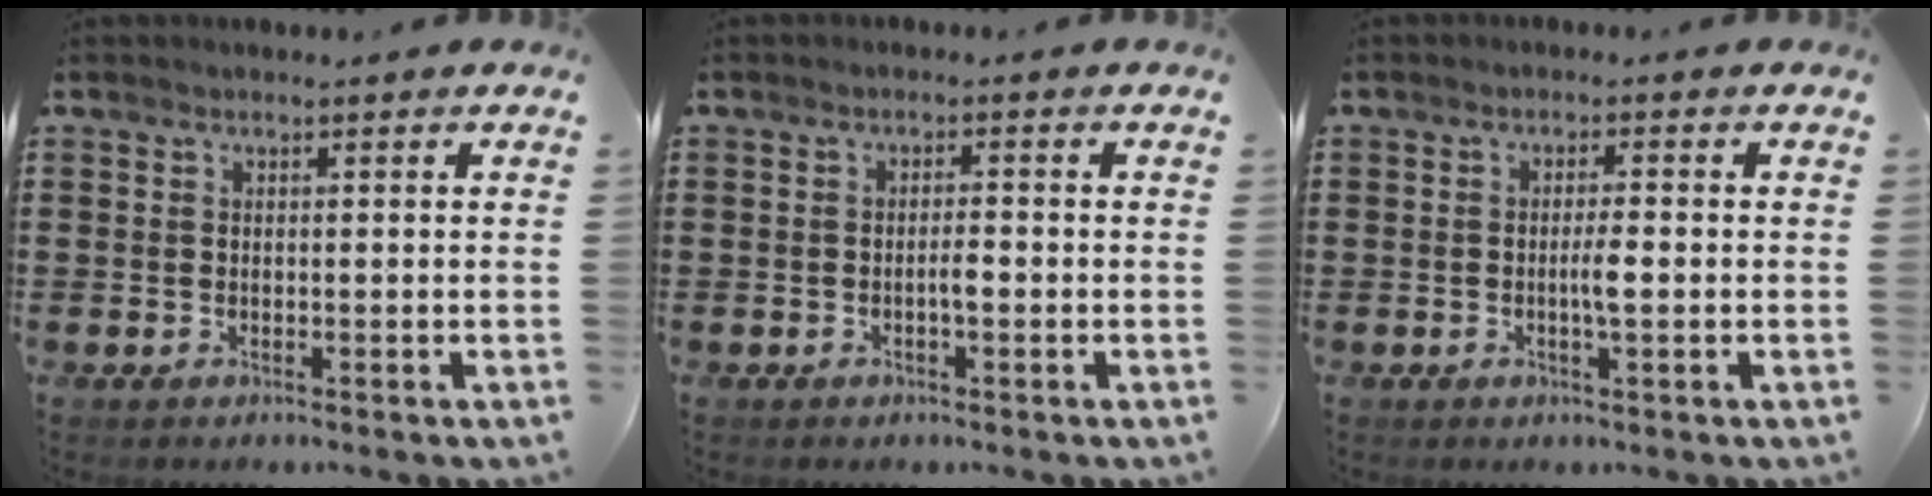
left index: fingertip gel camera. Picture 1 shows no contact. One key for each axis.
{"total": 1.9, "fx": -0.6, "fy": 0.4, "fz": 1.8, "tx": -0.034, "ty": 0.003, "tz": -0.012}
{"total": 2.7, "fx": -0.5, "fy": 0.4, "fz": 2.6, "tx": -0.048, "ty": 0.000, "tz": -0.011}